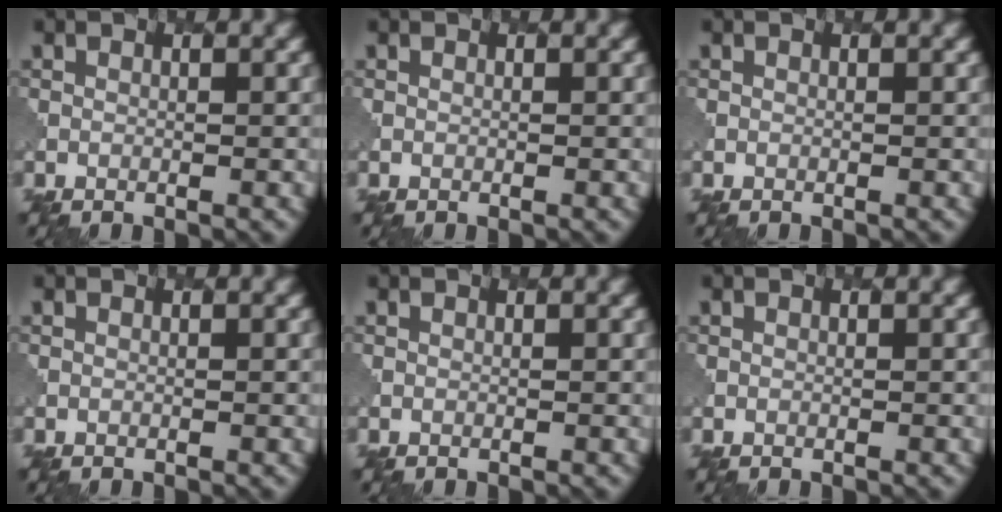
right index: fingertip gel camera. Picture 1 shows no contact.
{"total": 0.0}
{"total": 0.0}
{"total": 0.0}
{"total": 0.0}
{"total": 0.0}